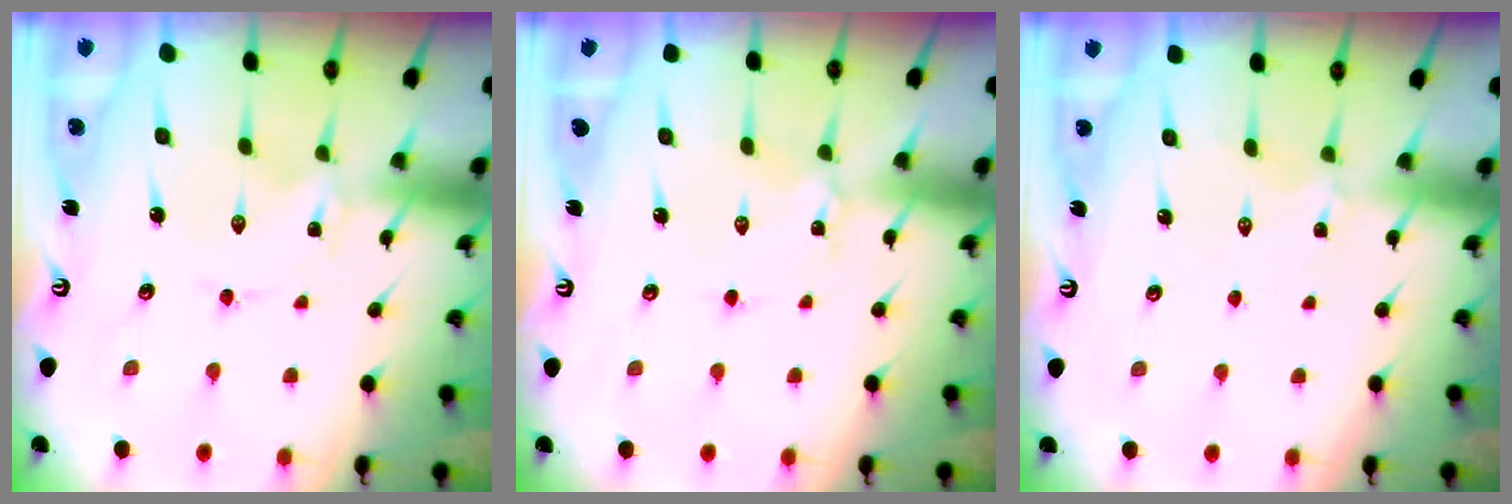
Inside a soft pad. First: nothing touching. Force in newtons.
{"total": 3.2, "press": 3.2, "slide": 0.3}
{"total": 3.7, "press": 3.7, "slide": 0.5}